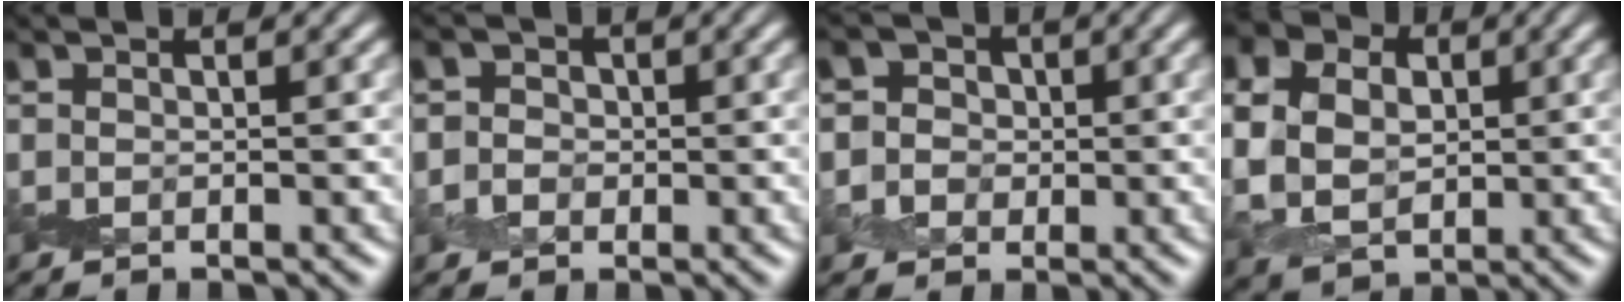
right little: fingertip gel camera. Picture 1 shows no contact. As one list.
[{"total": 2.6, "force": [0.1, 2.5, 0.9], "torque": [0.008, 0.009, -0.016]}, {"total": 4.7, "force": [0.9, 4.3, 1.7], "torque": [-0.008, 0.021, -0.006]}, {"total": 11.1, "force": [2.9, 8.7, 6.2], "torque": [-0.124, 0.026, 0.042]}]